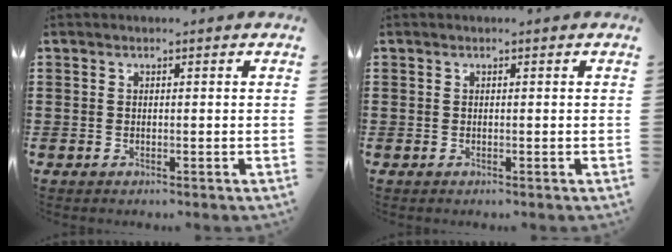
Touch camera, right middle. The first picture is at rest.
{"total": 0.0}